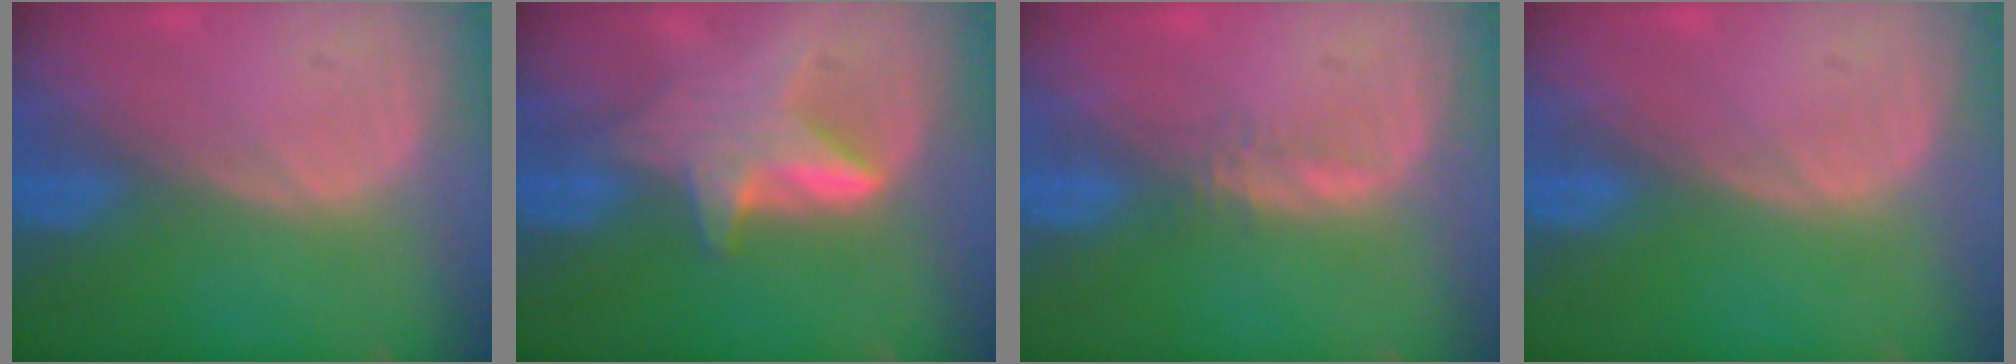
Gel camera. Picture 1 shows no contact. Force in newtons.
{"total": 6.1, "press": 5.7, "slide": 2.2}
{"total": 1.3, "press": 1.2, "slide": 0.5}
{"total": 0.0}